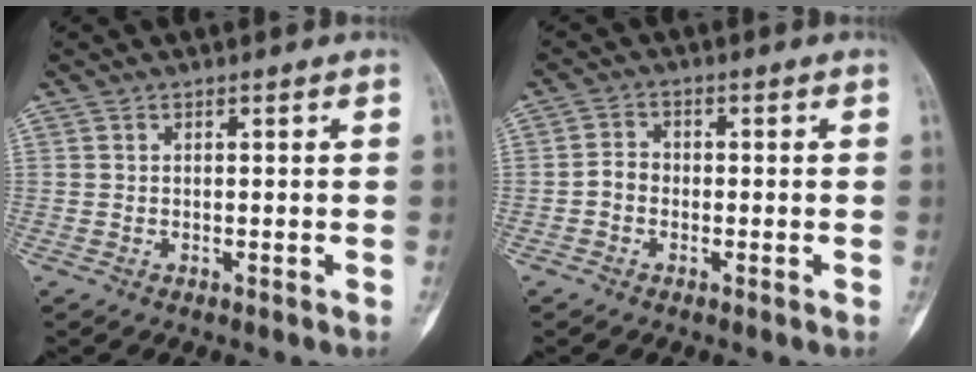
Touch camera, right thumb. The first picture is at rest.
{"total": 2.7, "force": [-0.8, 2.2, 1.3], "torque": [-0.016, 0.011, -0.023]}